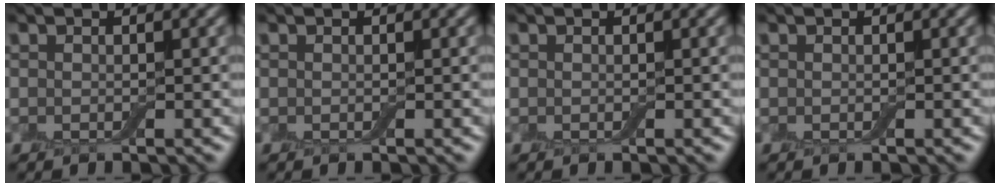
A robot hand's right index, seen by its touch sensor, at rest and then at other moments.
{"total": 0.0}
{"total": 0.0}
{"total": 0.0}